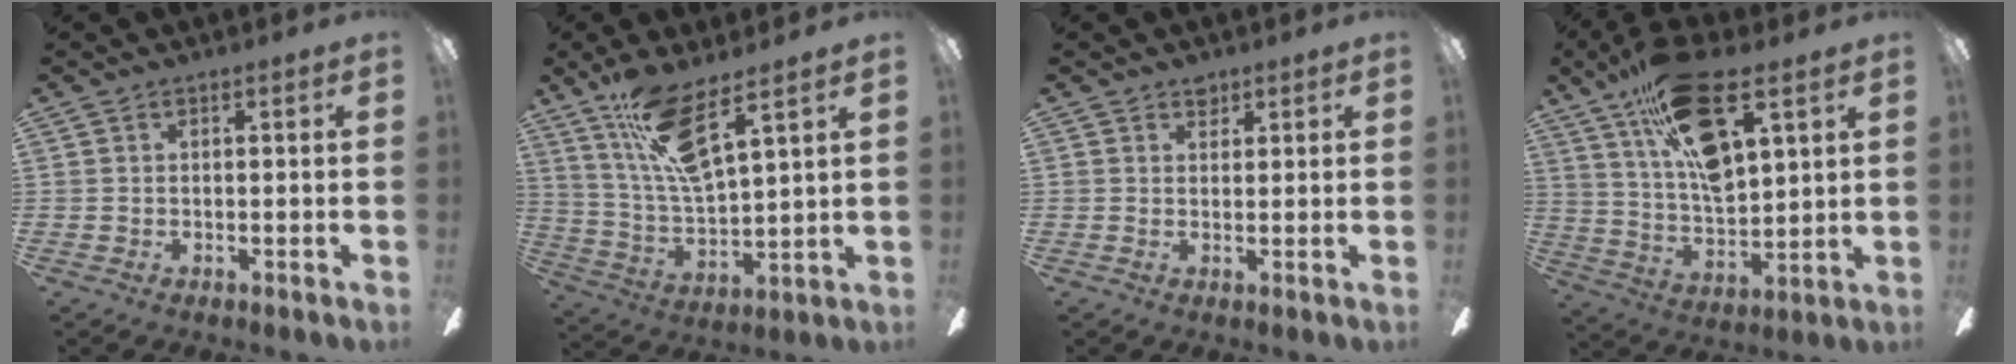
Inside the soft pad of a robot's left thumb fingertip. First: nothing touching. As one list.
[{"total": 14.4, "force": [9.5, 3.5, 10.2], "torque": [-0.210, -0.033, 0.167]}, {"total": 2.0, "force": [1.6, 1.1, 0.5], "torque": [0.003, -0.006, 0.027]}, {"total": 21.1, "force": [11.2, 9.0, 15.3], "torque": [-0.261, -0.045, 0.192]}]